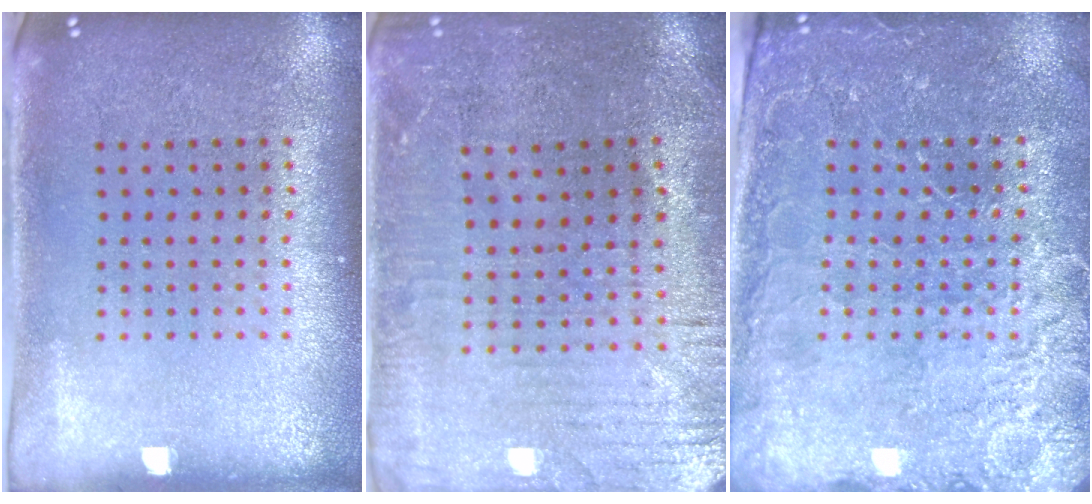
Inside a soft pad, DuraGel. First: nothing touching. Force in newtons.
{"total": 1.1, "press": 1.0, "slide": 0.4}
{"total": 3.1, "press": 3.1, "slide": 0.5}